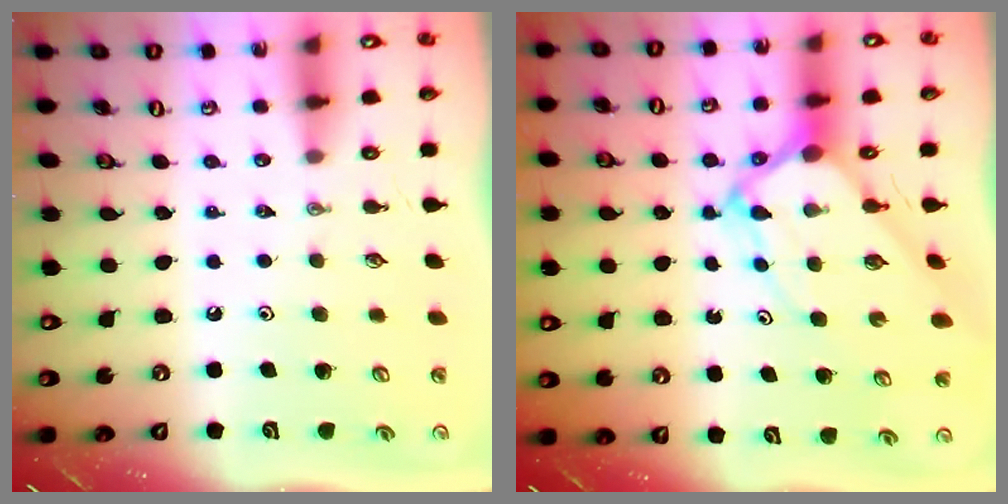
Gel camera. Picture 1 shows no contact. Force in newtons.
{"total": 6.9, "press": 6.9, "slide": 0.6}